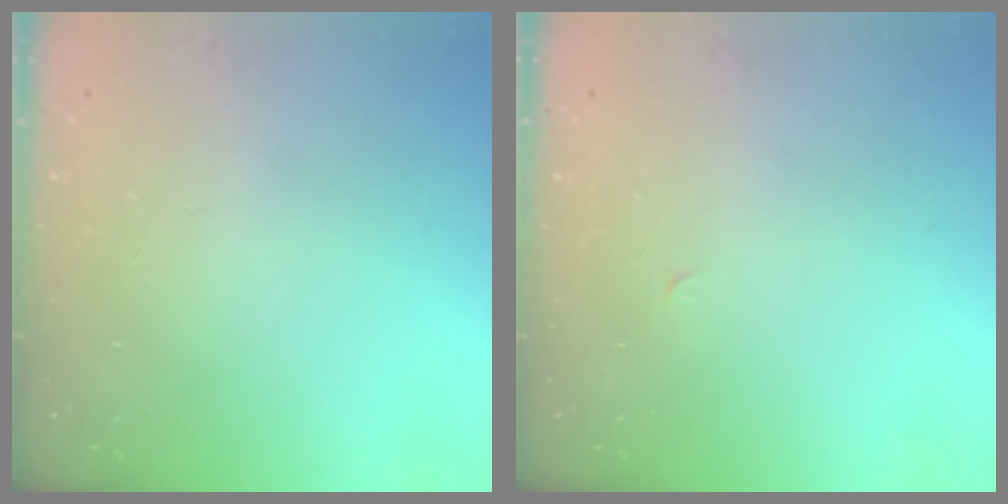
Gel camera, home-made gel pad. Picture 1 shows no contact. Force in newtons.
{"total": 0.0}